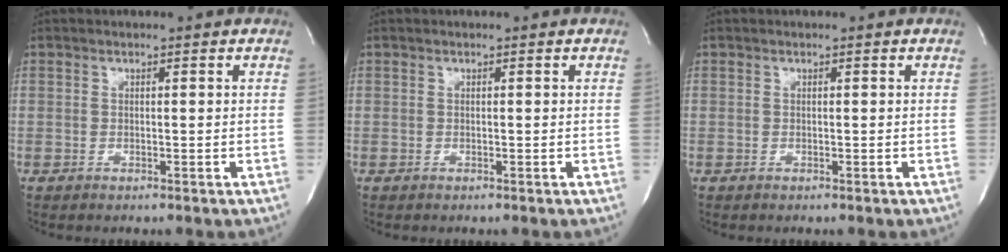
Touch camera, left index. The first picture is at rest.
{"total": 0.0}
{"total": 0.0}